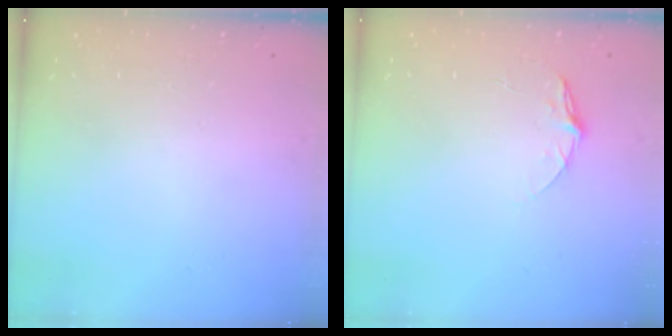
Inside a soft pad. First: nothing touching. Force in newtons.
{"total": 5.8, "press": 5.8, "slide": 0.5}